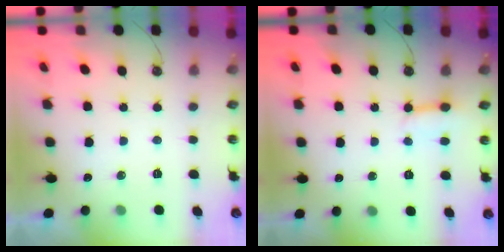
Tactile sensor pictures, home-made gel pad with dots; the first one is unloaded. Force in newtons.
{"total": 2.8, "press": 2.8, "slide": 0.3}